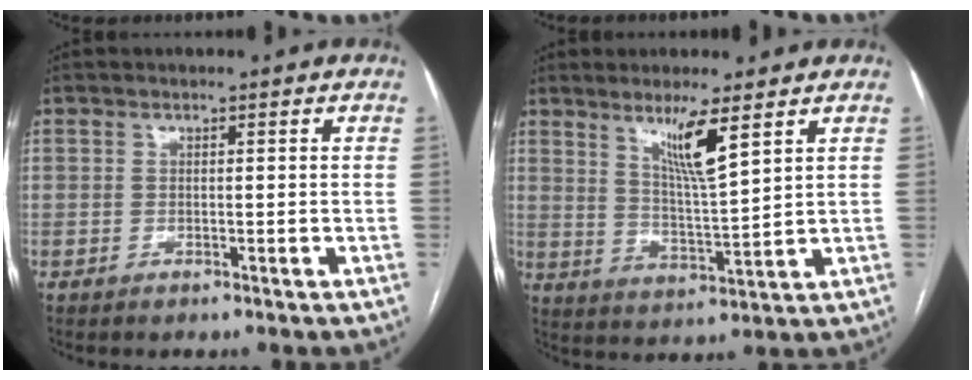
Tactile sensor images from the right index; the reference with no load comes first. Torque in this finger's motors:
{"motor_torque": [0.28, 0.29, 0.37, 0.07]}